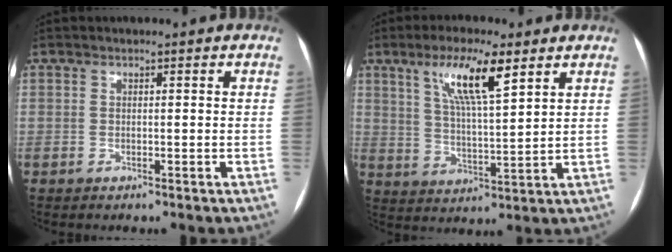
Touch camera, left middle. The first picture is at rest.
{"total": 10.2, "force": [5.5, 1.5, 8.5], "torque": [-0.158, 0.002, 0.100]}